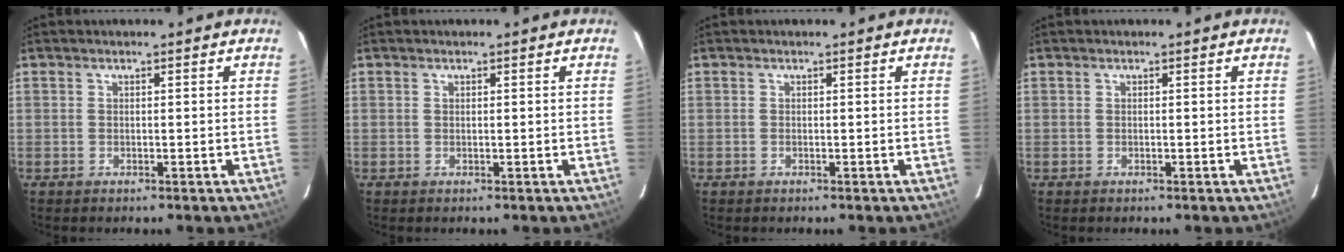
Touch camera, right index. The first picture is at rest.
{"total": 0.0}
{"total": 0.0}
{"total": 0.0}